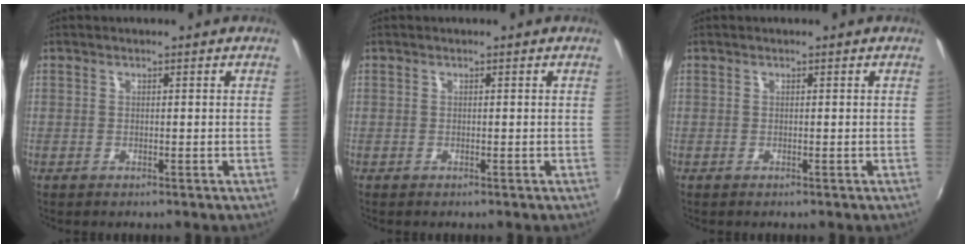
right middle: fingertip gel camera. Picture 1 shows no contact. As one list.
[{"total": 0.0}, {"total": 0.0}]